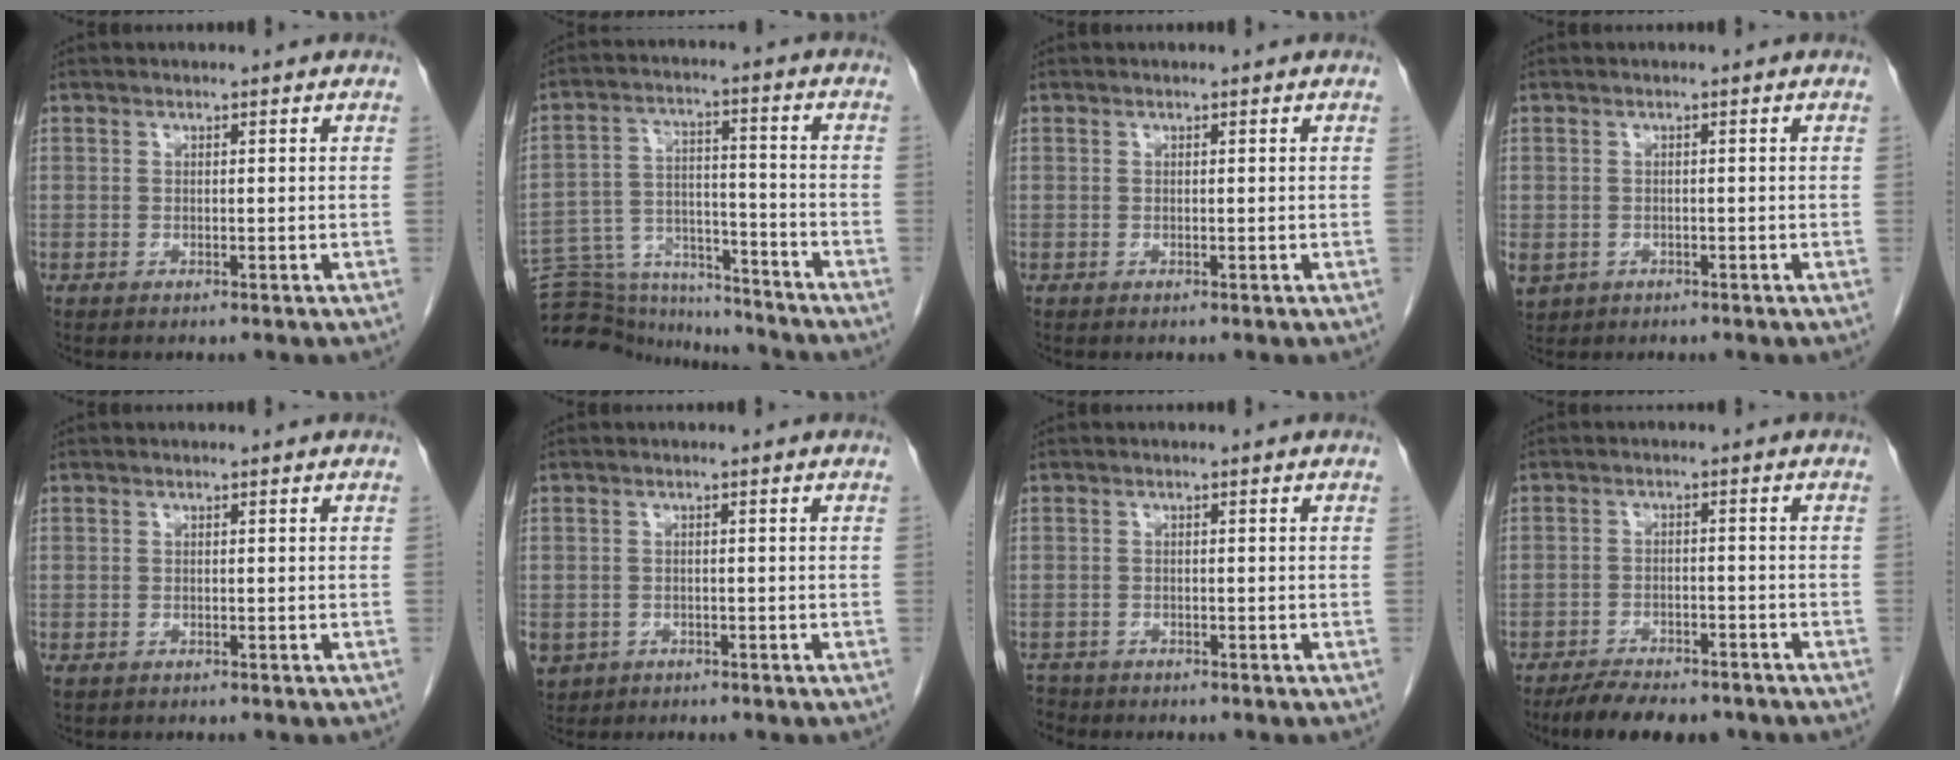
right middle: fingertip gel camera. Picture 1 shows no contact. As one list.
[{"total": 15.8, "force": [-15.3, 2.8, 2.6], "torque": [-0.050, 0.033, -0.238]}, {"total": 0.0}, {"total": 4.6, "force": [-2.2, 3.8, 1.4], "torque": [-0.039, -0.003, -0.030]}, {"total": 0.7, "force": [-0.3, 0.5, 0.3], "torque": [-0.009, 0.001, -0.001]}, {"total": 5.0, "force": [-2.5, 4.1, 1.3], "torque": [-0.030, 0.000, -0.037]}, {"total": 2.0, "force": [-1.8, 0.7, -0.3], "torque": [0.000, -0.005, -0.034]}, {"total": 9.4, "force": [-7.7, 3.1, 4.3], "torque": [-0.060, -0.003, -0.115]}]